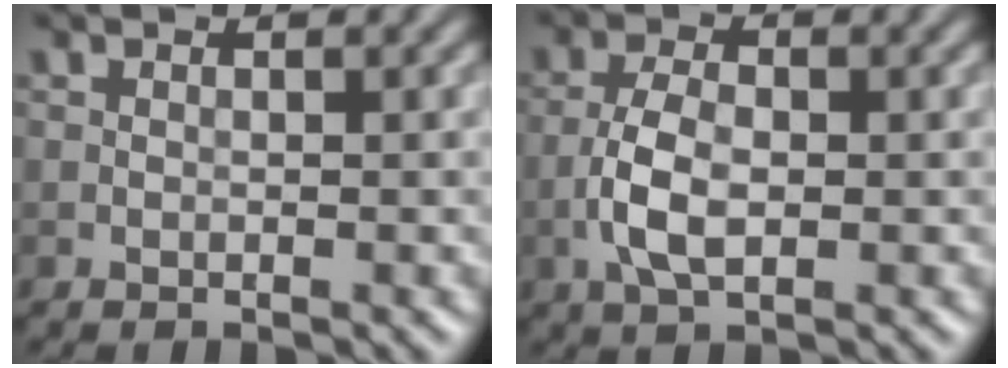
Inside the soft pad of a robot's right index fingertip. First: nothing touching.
{"total": 4.1, "force": [-1.0, 2.0, 3.4], "torque": [-0.070, 0.000, -0.024]}